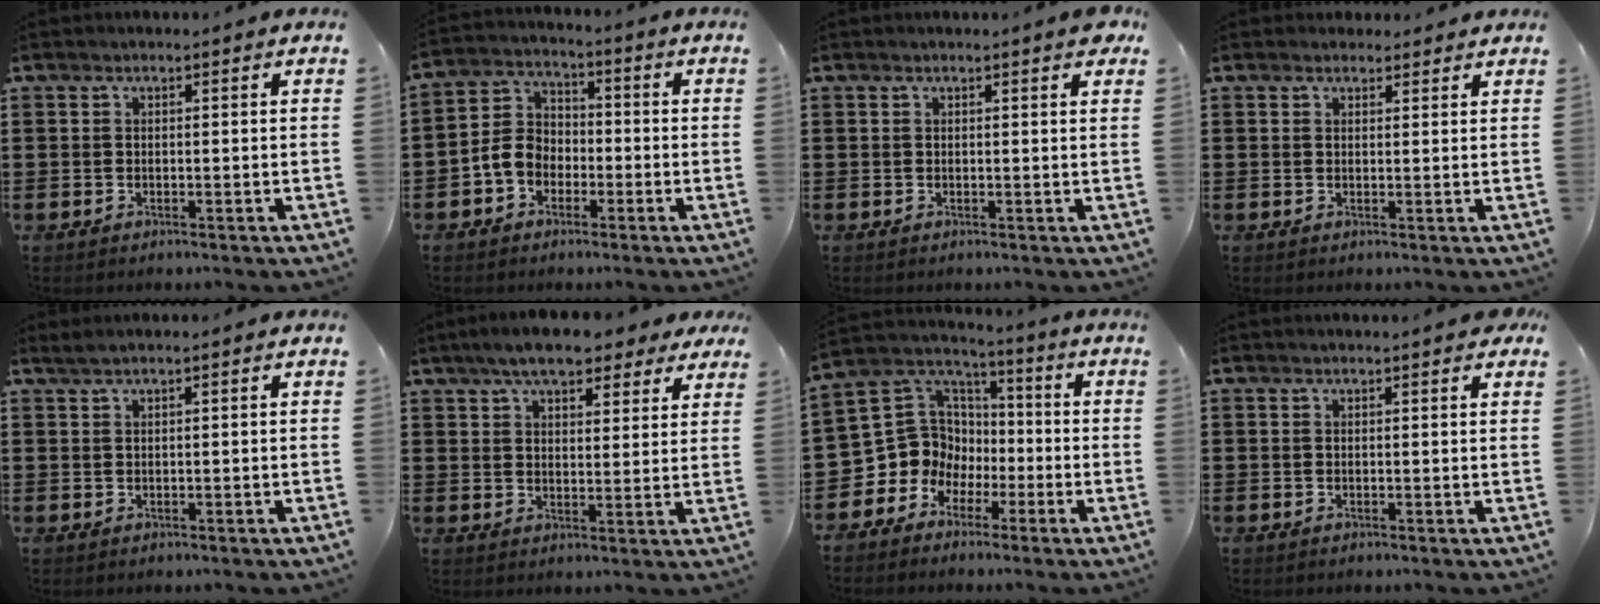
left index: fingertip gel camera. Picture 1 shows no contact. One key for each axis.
{"total": 5.7, "fx": -2.6, "fy": 4.4, "fz": 2.5, "tx": -0.072, "ty": 0.012, "tz": -0.058}
{"total": 1.3, "fx": 0.9, "fy": 0.0, "fz": 1.0, "tx": -0.013, "ty": -0.002, "tz": 0.014}
{"total": 1.6, "fx": 1.5, "fy": 0.6, "fz": 0.1, "tx": 0.002, "ty": 0.001, "tz": 0.027}
{"total": 0.9, "fx": 0.5, "fy": -0.1, "fz": 0.8, "tx": -0.015, "ty": -0.003, "tz": 0.010}
{"total": 7.1, "fx": 6.0, "fy": 1.9, "fz": 3.4, "tx": -0.078, "ty": -0.006, "tz": 0.108}
{"total": 9.5, "fx": -1.9, "fy": 9.1, "fz": 1.9, "tx": -0.094, "ty": -0.014, "tz": -0.035}
{"total": 1.2, "fx": 0.9, "fy": 0.0, "fz": 0.8, "tx": -0.009, "ty": -0.003, "tz": 0.016}